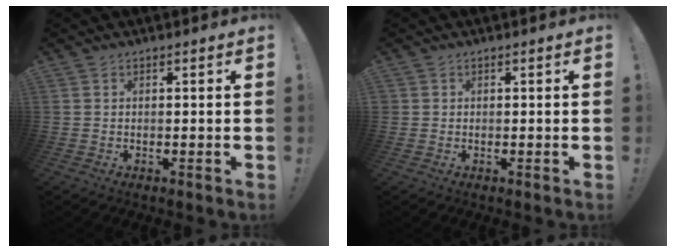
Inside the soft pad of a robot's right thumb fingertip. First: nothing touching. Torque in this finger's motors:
{"motor_torque": [0.22, 0.00, 0.08, -0.14, 0.00]}